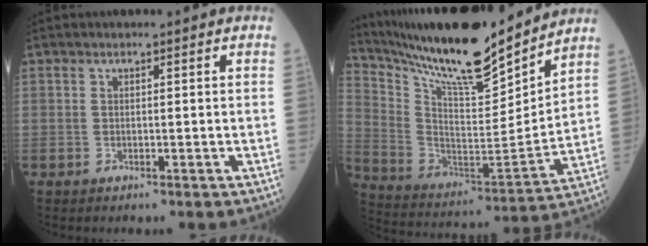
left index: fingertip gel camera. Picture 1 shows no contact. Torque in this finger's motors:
{"motor_torque": [0.95, -1.19, 0.38, 0.11]}